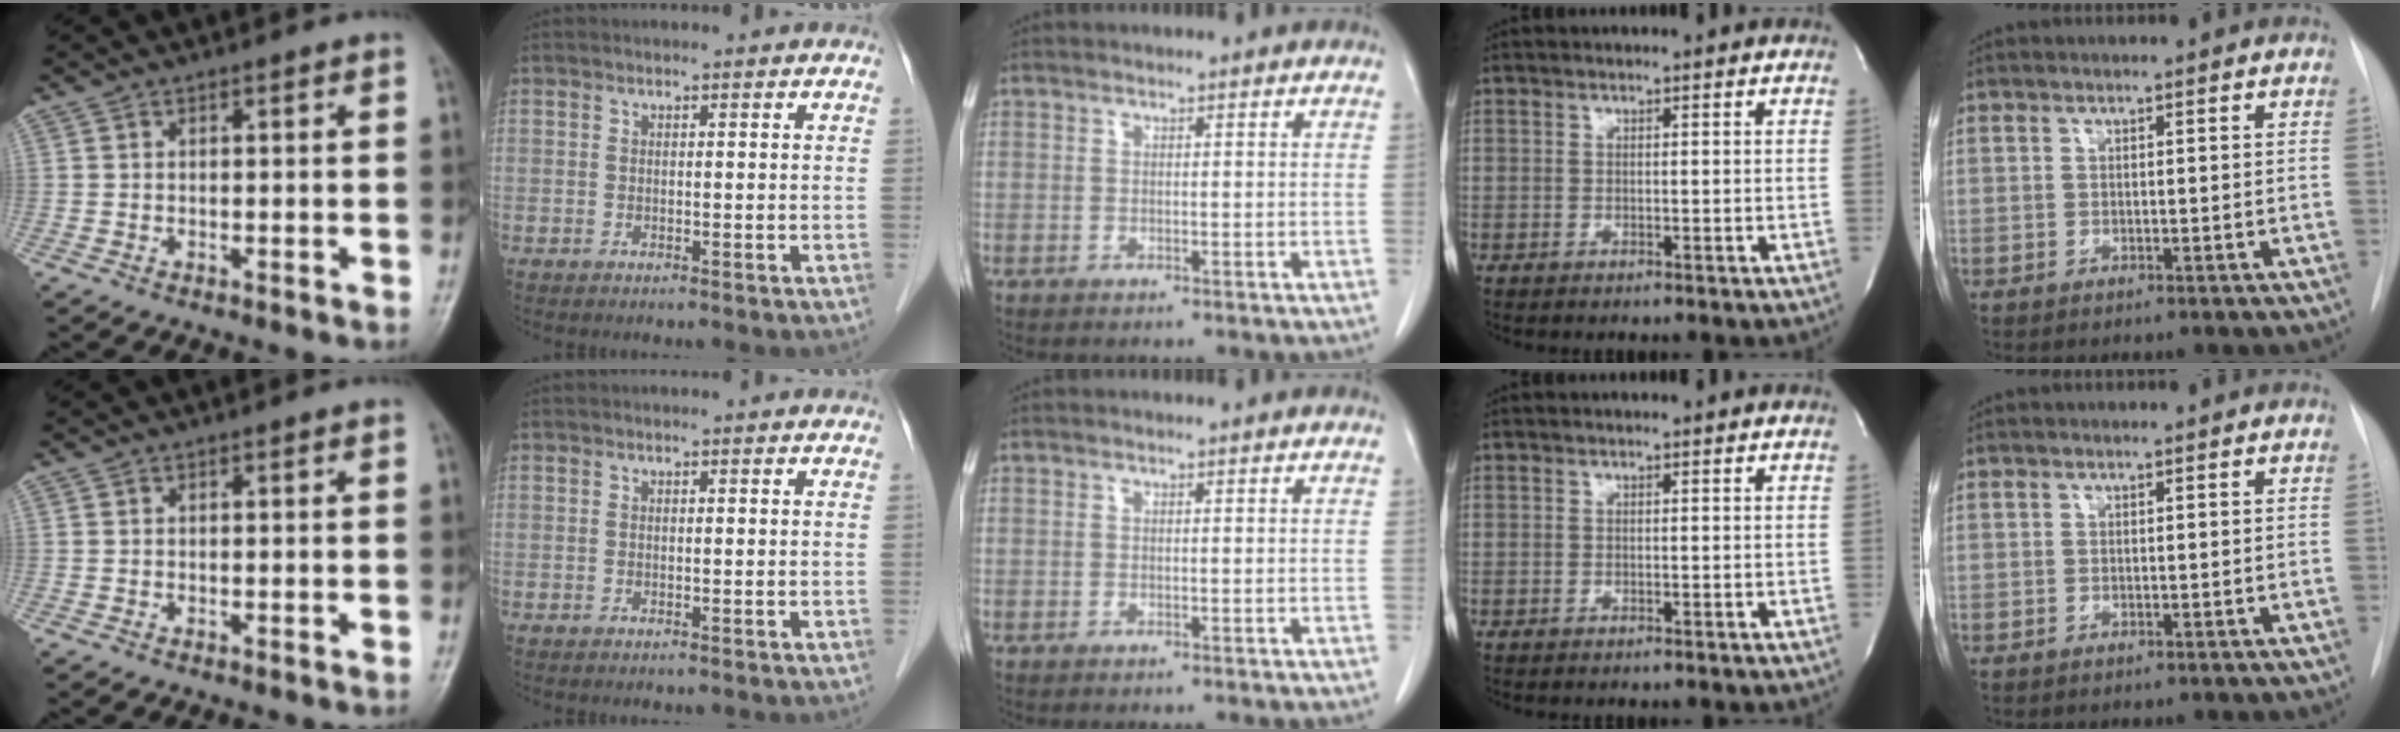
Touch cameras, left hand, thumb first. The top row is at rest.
{}